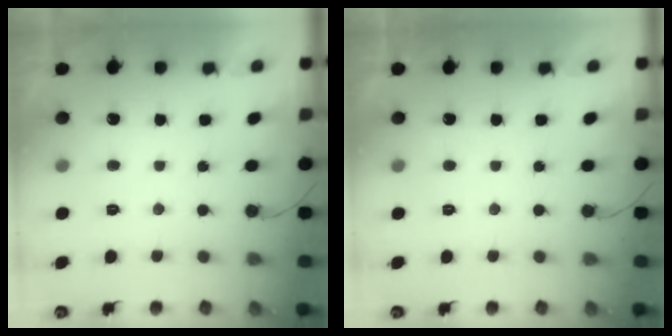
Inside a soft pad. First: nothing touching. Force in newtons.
{"total": 0.0}